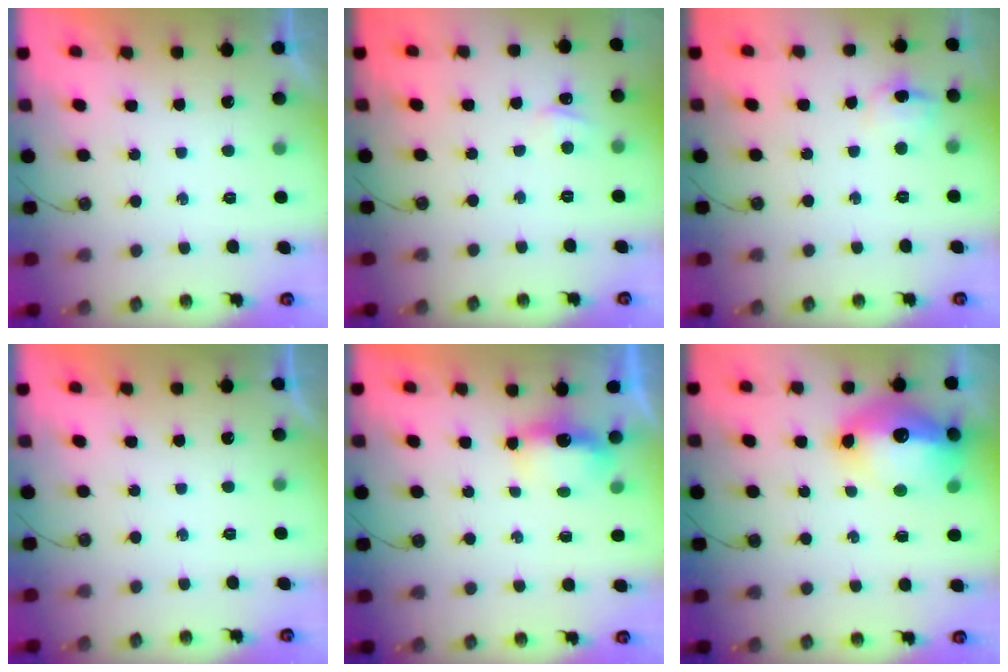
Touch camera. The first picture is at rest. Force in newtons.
{"total": 1.6, "press": 1.5, "slide": 0.2}
{"total": 8.1, "press": 8.1, "slide": 0.8}
{"total": 0.0}
{"total": 4.8, "press": 4.6, "slide": 1.3}
{"total": 17.8, "press": 17.7, "slide": 1.7}